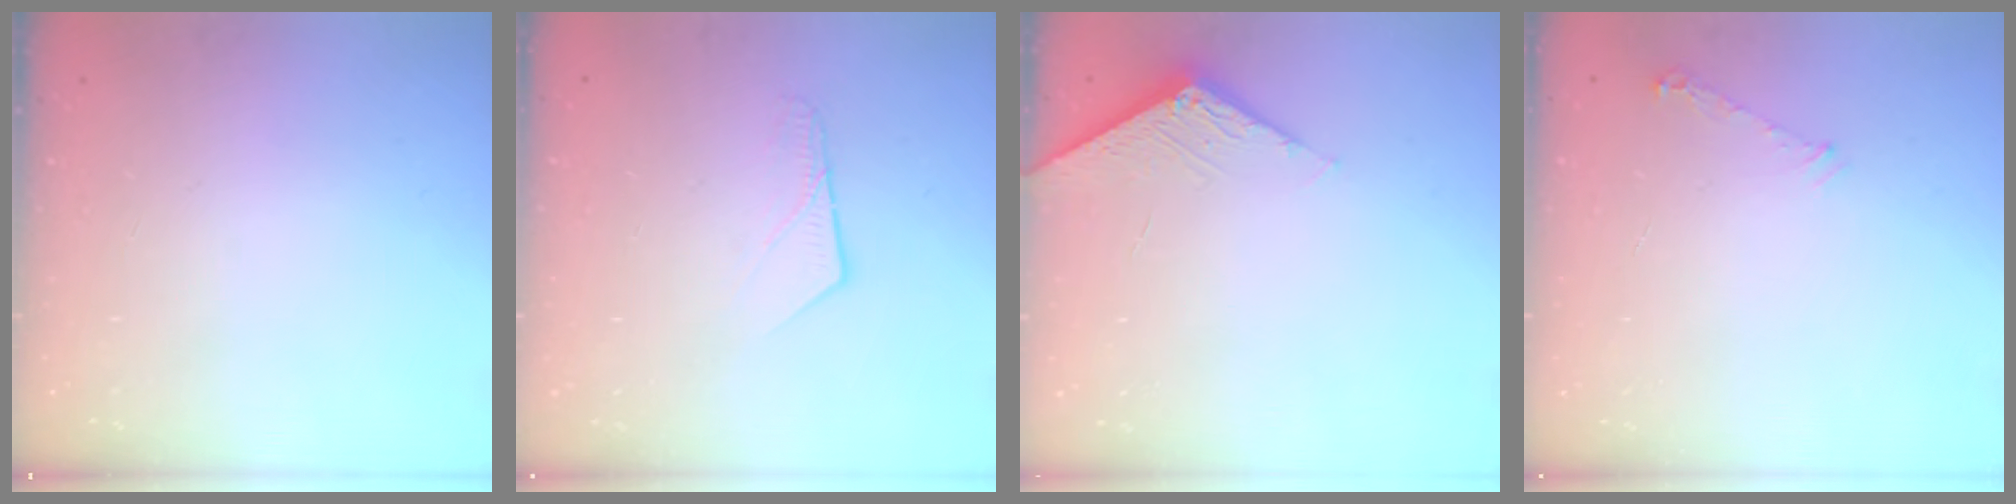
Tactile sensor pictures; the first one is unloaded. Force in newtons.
{"total": 6.6, "press": 6.5, "slide": 0.5}
{"total": 3.6, "press": 3.6, "slide": 0.3}
{"total": 4.9, "press": 4.9, "slide": 0.5}